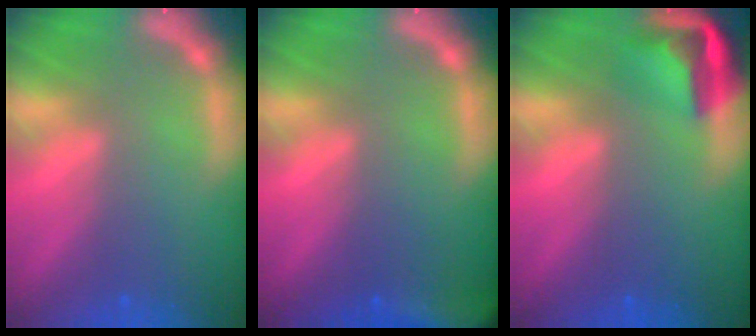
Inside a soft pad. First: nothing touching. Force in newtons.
{"total": 8.0}
{"total": 5.0}